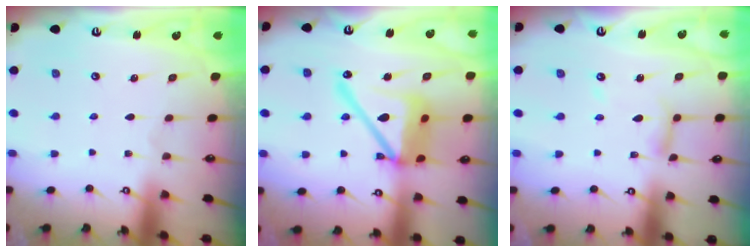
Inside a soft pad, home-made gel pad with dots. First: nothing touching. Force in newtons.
{"total": 19.2, "press": 19.1, "slide": 2.4}
{"total": 9.0, "press": 8.9, "slide": 0.7}